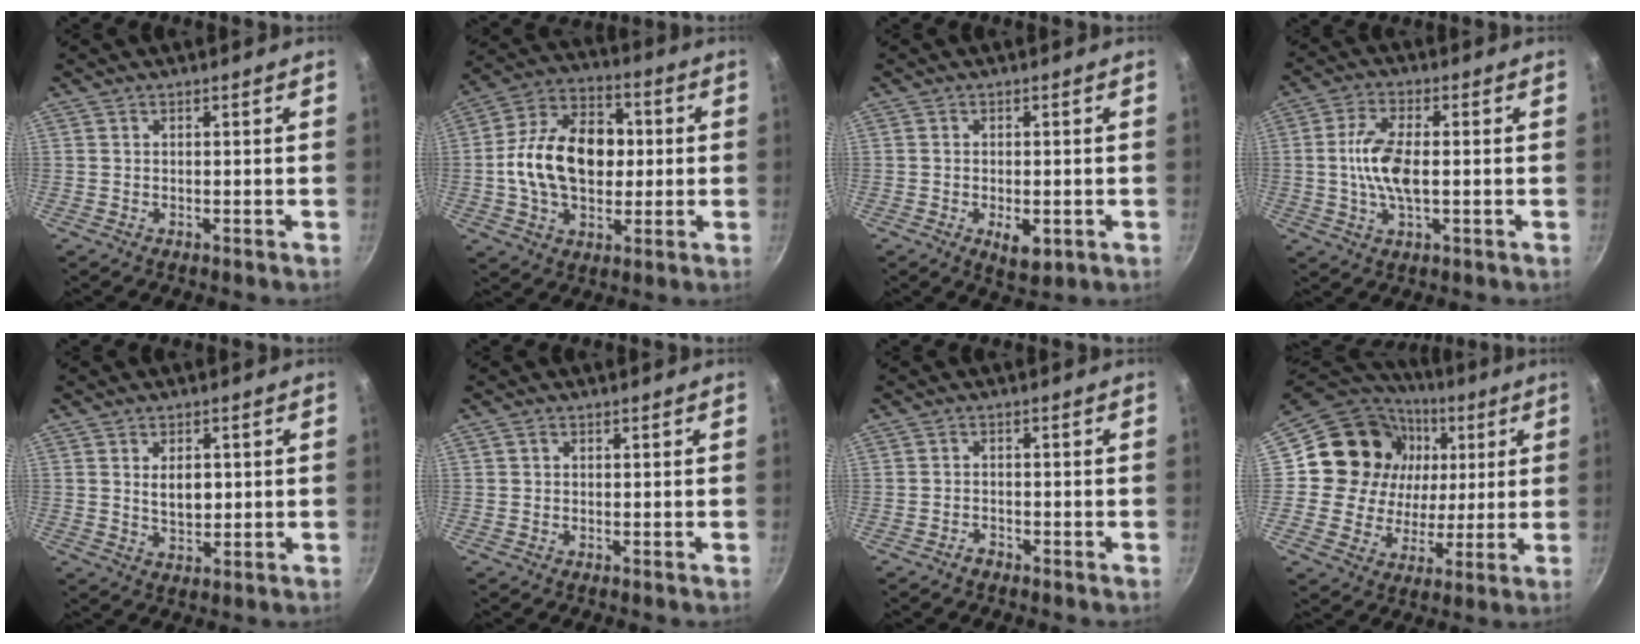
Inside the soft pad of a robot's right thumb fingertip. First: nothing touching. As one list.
[{"total": 18.5, "force": [0.4, 12.6, 13.5], "torque": [-0.191, 0.028, -0.007]}, {"total": 5.0, "force": [-1.5, 2.6, 4.0], "torque": [-0.051, -0.002, -0.015]}, {"total": 8.9, "force": [-0.1, 3.9, 8.1], "torque": [-0.164, 0.009, -0.006]}, {"total": 5.2, "force": [1.0, 3.2, 4.0], "torque": [-0.054, -0.010, 0.021]}, {"total": 0.8, "force": [0.3, 0.7, 0.3], "torque": [-0.004, 0.004, 0.003]}, {"total": 1.6, "force": [-1.3, 0.8, 0.5], "torque": [-0.005, 0.017, -0.023]}, {"total": 20.7, "force": [4.8, 18.0, 9.0], "torque": [-0.148, 0.005, 0.080]}]